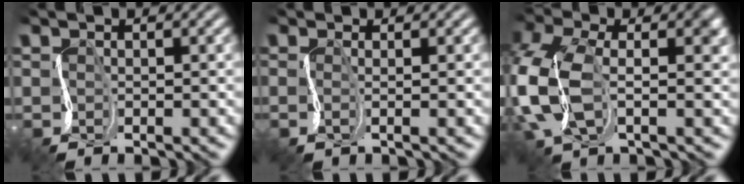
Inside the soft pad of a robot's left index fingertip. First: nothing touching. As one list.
[{"total": 1.1, "force": [0.4, 0.4, 0.9], "torque": [-0.011, 0.001, 0.001]}, {"total": 8.4, "force": [0.2, 5.1, 6.6], "torque": [-0.180, 0.002, -0.010]}]